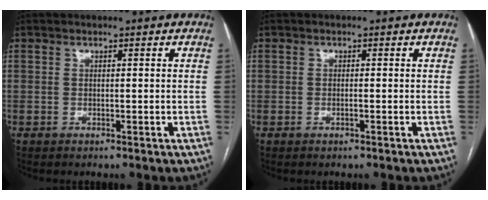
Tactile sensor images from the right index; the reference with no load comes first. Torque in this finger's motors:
{"motor_torque": [-0.23, 0.12, -0.02, 0.01]}